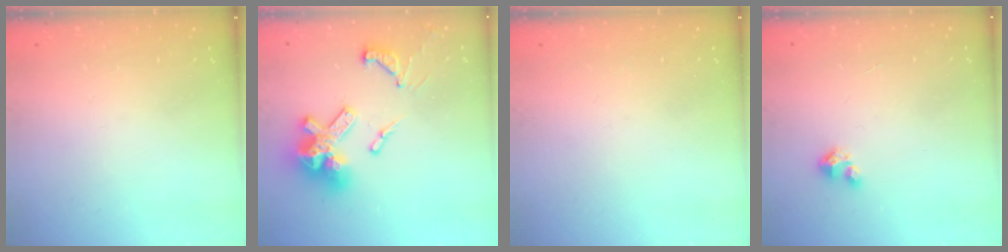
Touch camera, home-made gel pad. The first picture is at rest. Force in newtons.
{"total": 18.8, "press": 18.8, "slide": 1.6}
{"total": 0.0}
{"total": 1.6, "press": 1.6, "slide": 0.1}